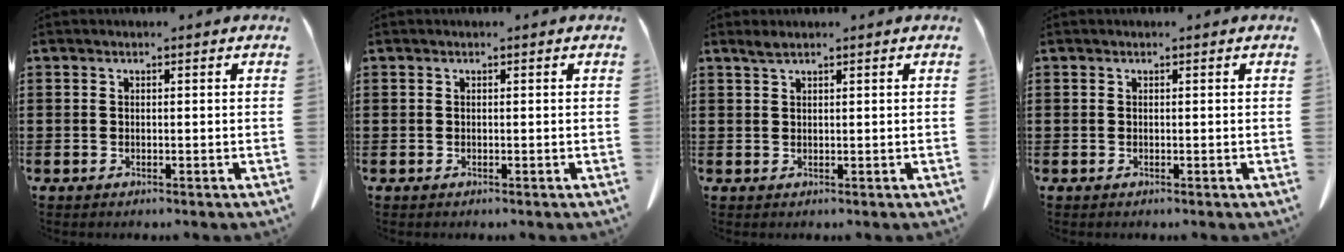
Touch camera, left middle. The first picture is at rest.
{"total": 0.0}
{"total": 1.4, "force": [1.1, 0.2, 0.9], "torque": [-0.019, 0.000, 0.020]}
{"total": 0.0}